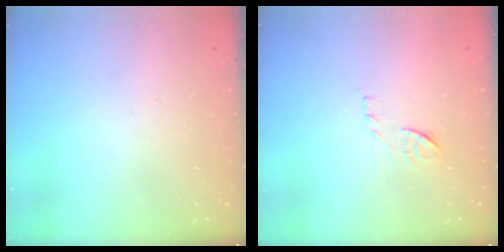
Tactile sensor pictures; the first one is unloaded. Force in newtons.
{"total": 7.8, "press": 7.7, "slide": 0.7}